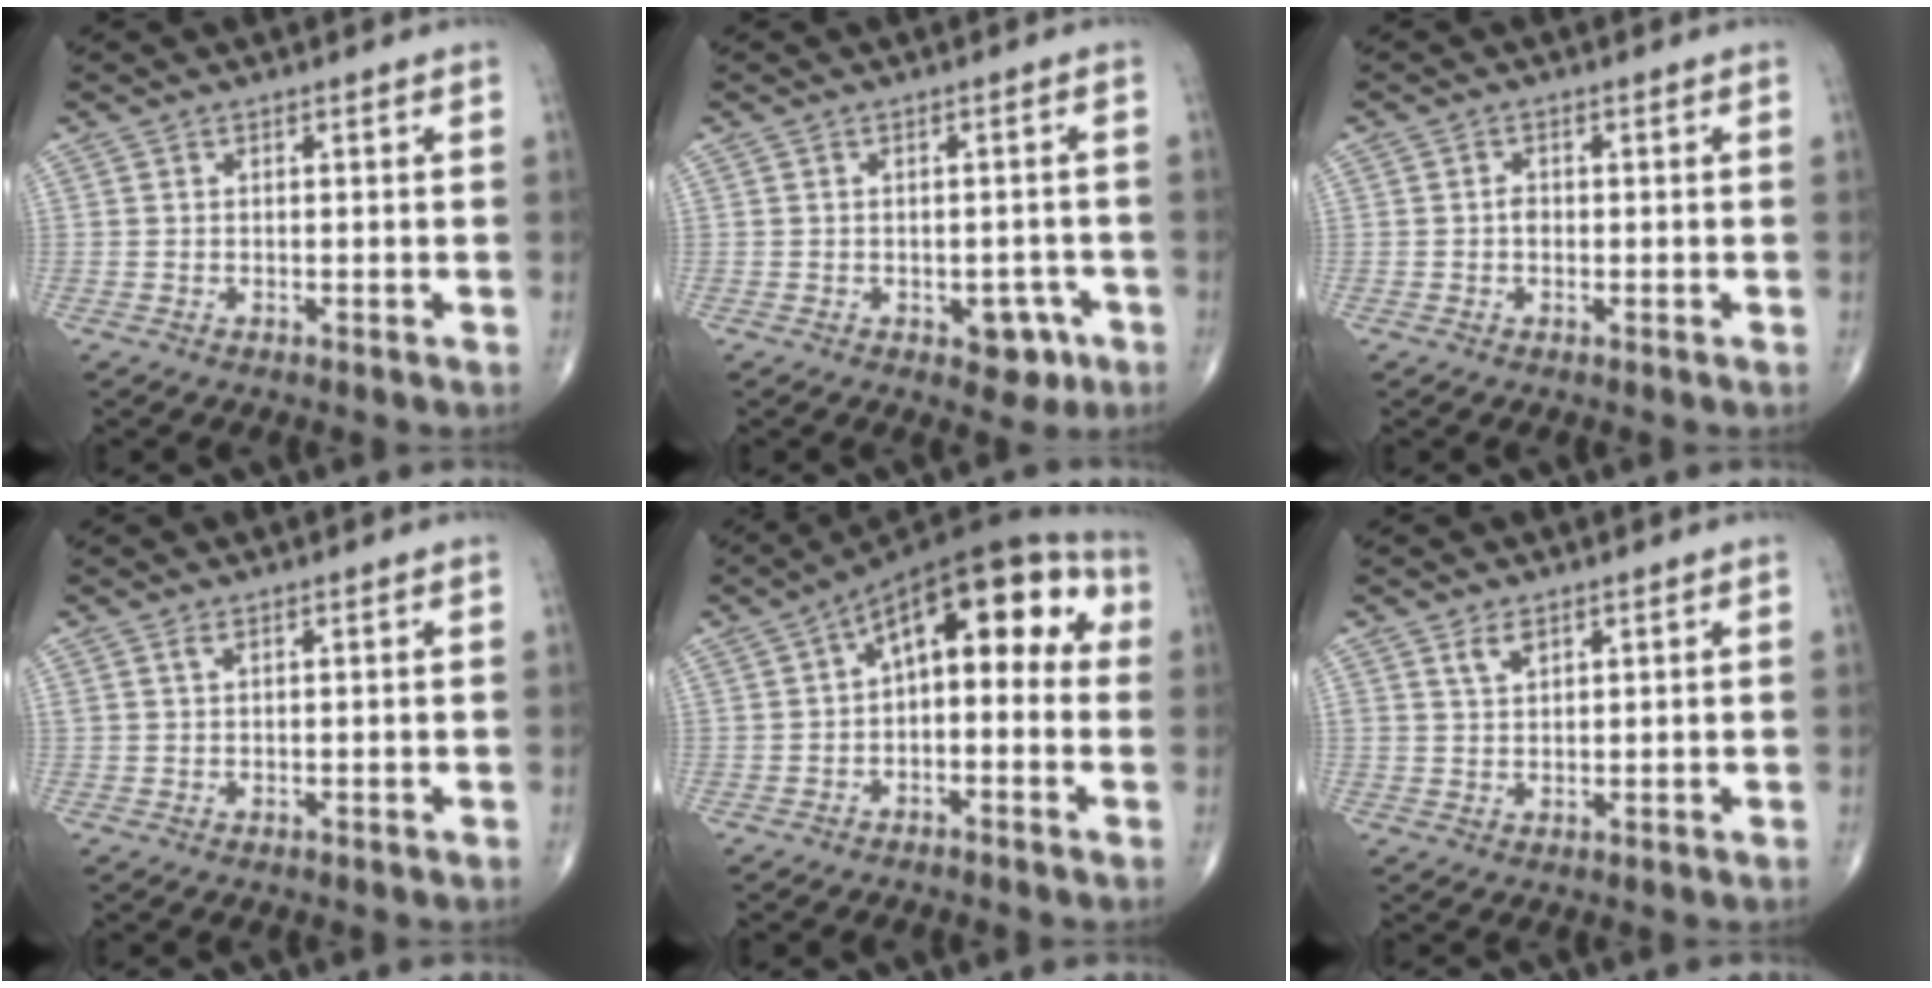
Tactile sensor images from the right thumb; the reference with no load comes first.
{"total": 4.7, "force": [-2.0, 2.9, 3.0], "torque": [-0.006, 0.011, -0.021]}
{"total": 1.3, "force": [-0.2, 1.0, 0.8], "torque": [-0.007, 0.004, -0.008]}
{"total": 0.7, "force": [0.5, 0.2, 0.5], "torque": [-0.012, 0.004, 0.011]}
{"total": 15.2, "force": [1.9, 7.6, 13.1], "torque": [-0.153, 0.053, 0.014]}
{"total": 2.7, "force": [1.7, 1.4, 1.6], "torque": [-0.025, -0.008, 0.036]}